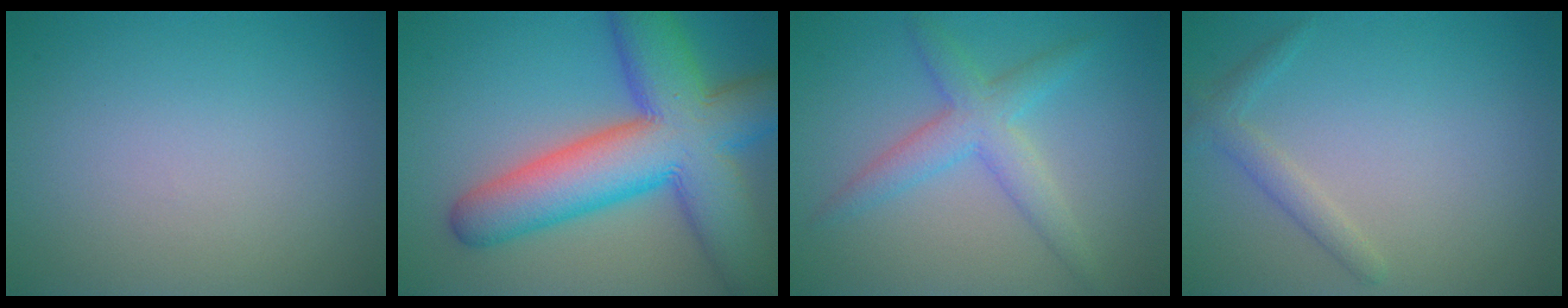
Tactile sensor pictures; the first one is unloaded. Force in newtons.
{"total": 13.2, "press": 13.2, "slide": 0.4}
{"total": 3.7, "press": 3.7, "slide": 0.0}
{"total": 1.7, "press": 1.7, "slide": 0.0}